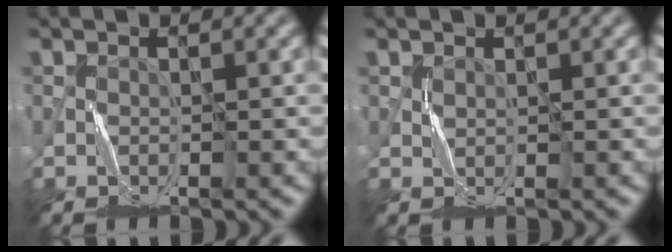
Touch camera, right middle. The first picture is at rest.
{"total": 0.6, "force": [0.5, 0.2, 0.2], "torque": [-0.009, -0.001, 0.012]}